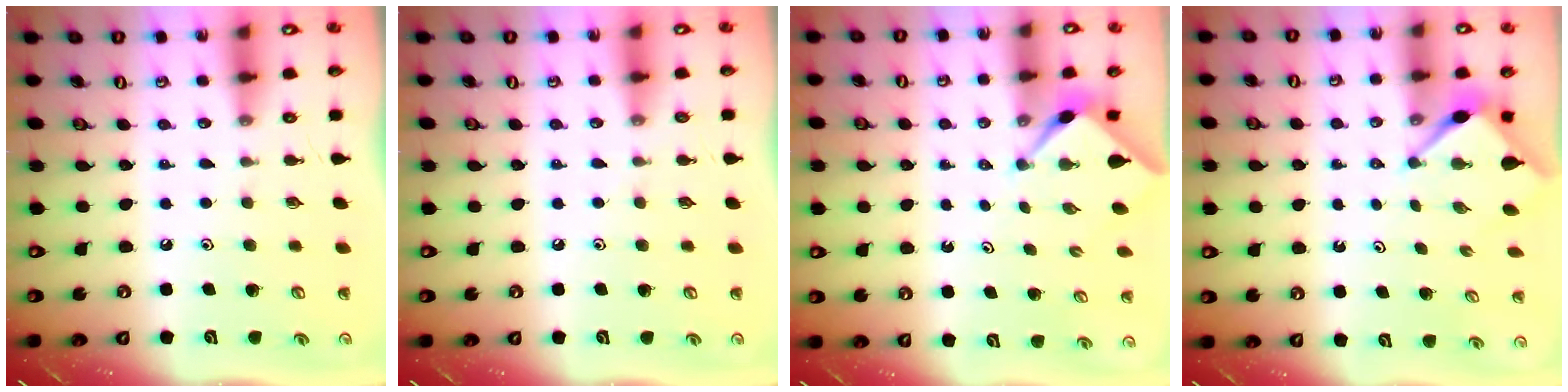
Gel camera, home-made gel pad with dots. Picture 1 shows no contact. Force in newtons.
{"total": 2.6, "press": 2.6, "slide": 0.4}
{"total": 2.4, "press": 2.4, "slide": 0.1}
{"total": 2.9, "press": 2.9, "slide": 0.3}